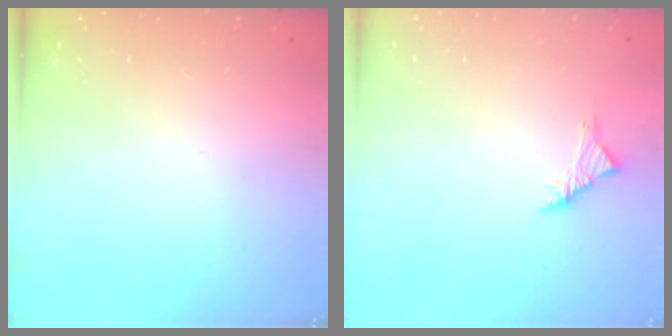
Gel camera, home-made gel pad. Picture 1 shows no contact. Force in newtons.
{"total": 2.8, "press": 2.6, "slide": 0.8}